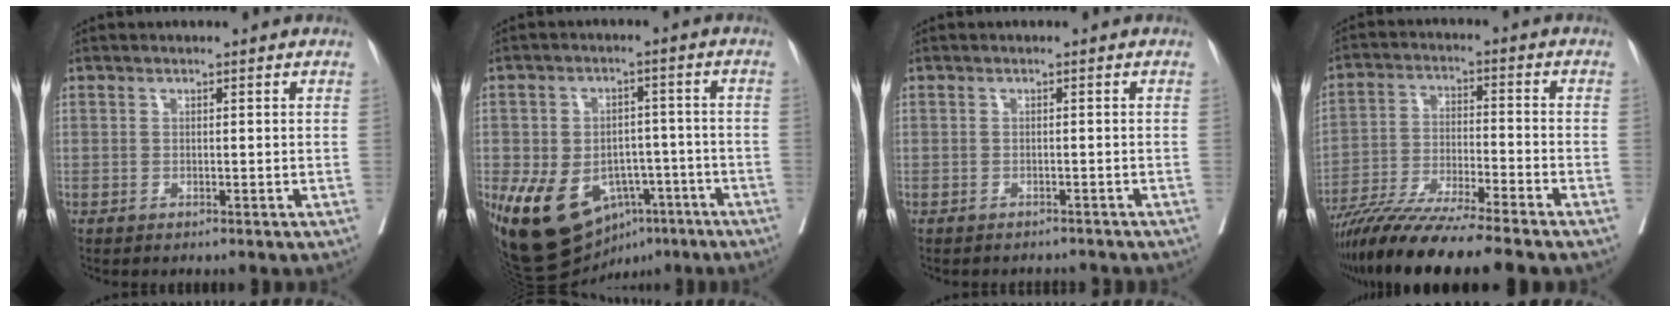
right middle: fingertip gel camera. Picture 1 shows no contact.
{"total": 16.4, "force": [-7.6, 10.7, 9.8], "torque": [-0.181, 0.010, -0.103]}
{"total": 3.6, "force": [-3.4, 1.0, 0.3], "torque": [0.003, -0.003, -0.042]}
{"total": 13.3, "force": [-11.1, -0.8, 7.2], "torque": [-0.120, -0.030, -0.192]}